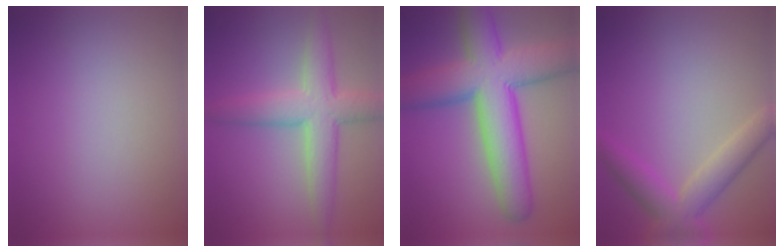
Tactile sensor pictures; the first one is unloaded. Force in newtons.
{"total": 5.7, "press": 5.7, "slide": 0.1}
{"total": 11.4, "press": 11.4, "slide": 0.6}
{"total": 4.3, "press": 4.3, "slide": 0.2}